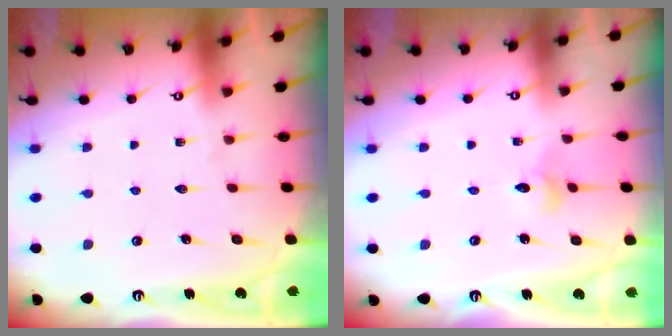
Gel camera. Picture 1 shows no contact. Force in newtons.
{"total": 2.8, "press": 2.8, "slide": 0.3}